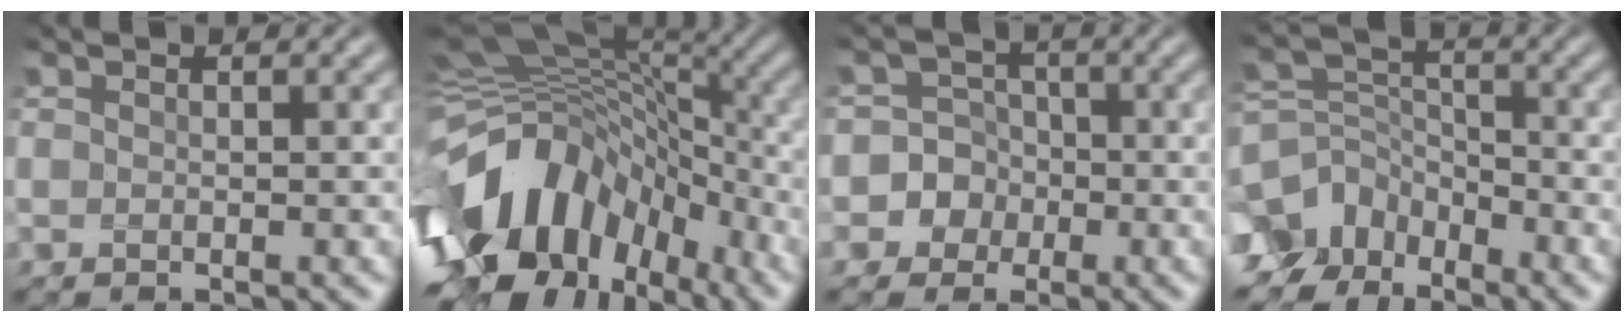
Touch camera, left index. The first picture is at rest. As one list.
[{"total": 14.8, "force": [-5.9, 9.2, 10.0], "torque": [-0.213, 0.005, -0.104]}, {"total": 6.4, "force": [-1.9, 6.1, 0.6], "torque": [-0.013, 0.019, -0.058]}, {"total": 10.3, "force": [-6.5, 6.7, 4.4], "torque": [-0.094, -0.021, -0.107]}]